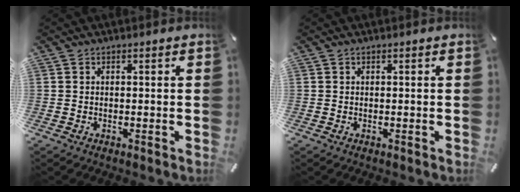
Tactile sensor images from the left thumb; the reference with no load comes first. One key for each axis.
{"total": 0.0}